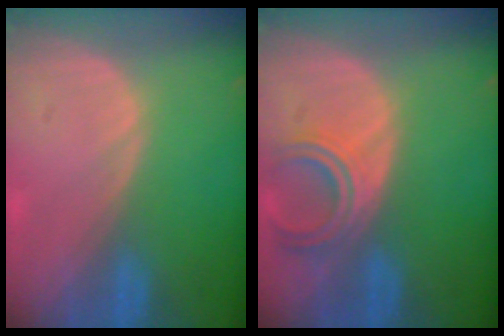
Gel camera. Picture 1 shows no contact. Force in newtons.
{"total": 5.5, "press": 5.1, "slide": 2.1}